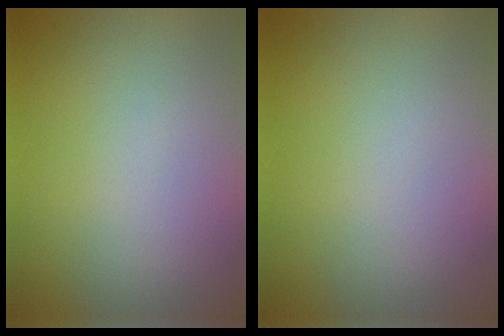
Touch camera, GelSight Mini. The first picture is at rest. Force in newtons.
{"total": 0.0}